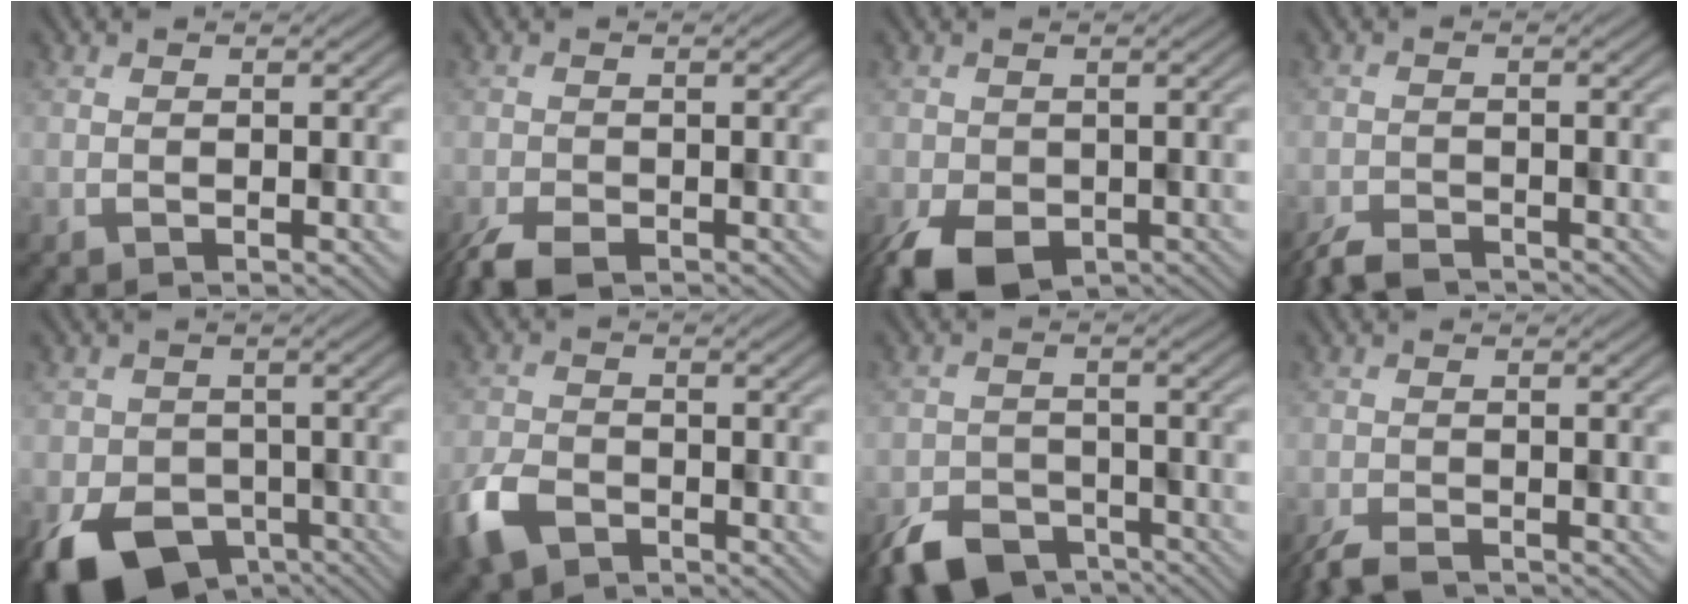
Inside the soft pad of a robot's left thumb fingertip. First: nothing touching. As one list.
[{"total": 4.5, "force": [-3.4, 1.9, 2.3], "torque": [-0.046, -0.020, -0.057]}, {"total": 7.2, "force": [-4.0, 4.3, 4.3], "torque": [-0.087, -0.033, -0.053]}, {"total": 3.9, "force": [-3.7, 0.8, 1.0], "torque": [-0.022, -0.015, -0.064]}, {"total": 9.0, "force": [-4.9, 6.2, 4.3], "torque": [-0.088, -0.037, -0.071]}, {"total": 5.5, "force": [-3.9, 3.1, 2.2], "torque": [-0.052, -0.014, -0.079]}, {"total": 6.8, "force": [-5.3, 3.4, 2.5], "torque": [-0.044, -0.020, -0.086]}, {"total": 3.9, "force": [-3.4, 0.8, 1.5], "torque": [-0.031, -0.015, -0.059]}]